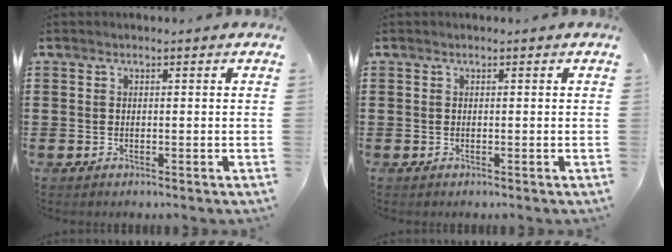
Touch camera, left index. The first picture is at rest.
{"total": 0.0}